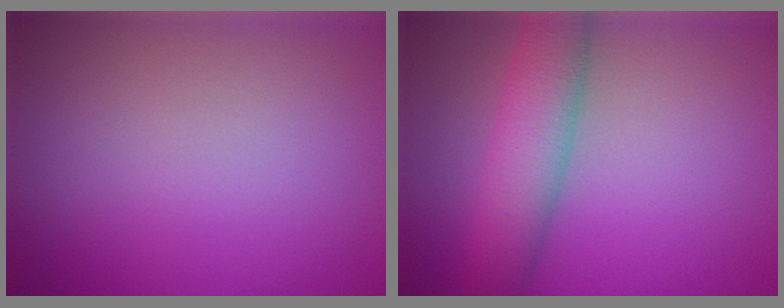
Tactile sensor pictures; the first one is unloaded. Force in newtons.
{"total": 5.5, "press": 5.5, "slide": 0.1}